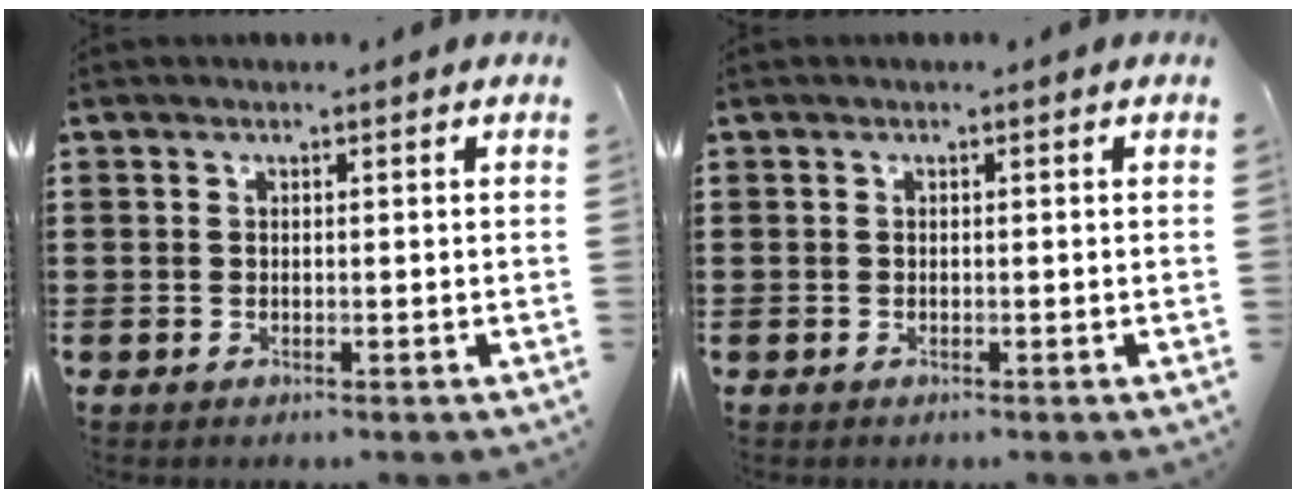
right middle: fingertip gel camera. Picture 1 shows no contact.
{"total": 0.0}